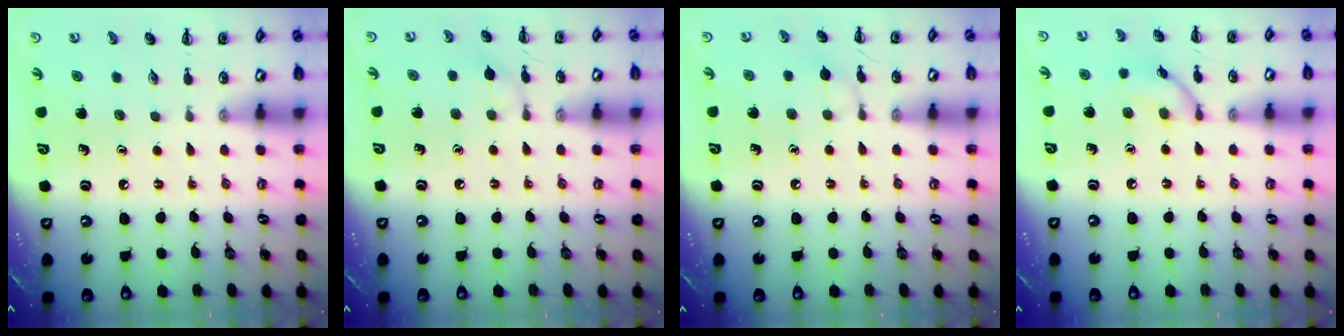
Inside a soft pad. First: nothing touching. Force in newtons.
{"total": 5.3, "press": 5.0, "slide": 1.8}
{"total": 5.2, "press": 4.8, "slide": 1.9}
{"total": 8.8, "press": 8.7, "slide": 0.5}